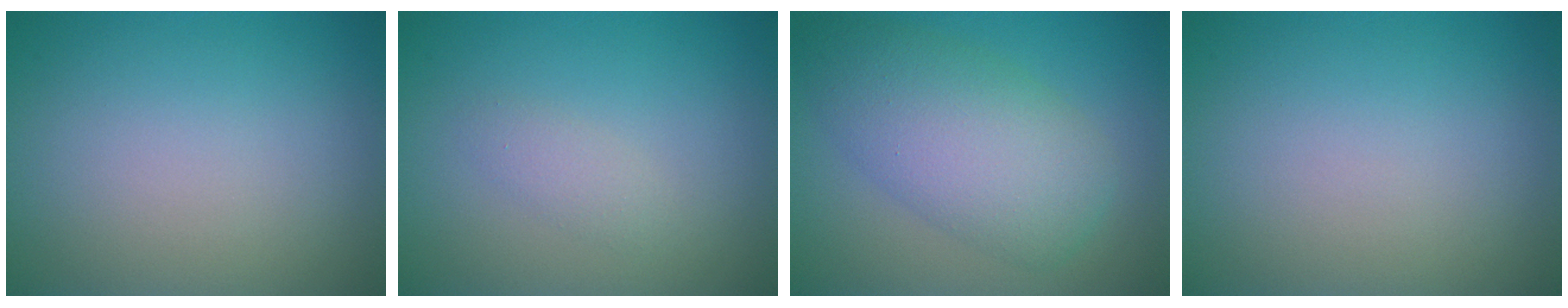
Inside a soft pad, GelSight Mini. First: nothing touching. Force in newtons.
{"total": 1.2, "press": 1.2, "slide": 0.1}
{"total": 7.1, "press": 7.1, "slide": 0.3}
{"total": 0.0}